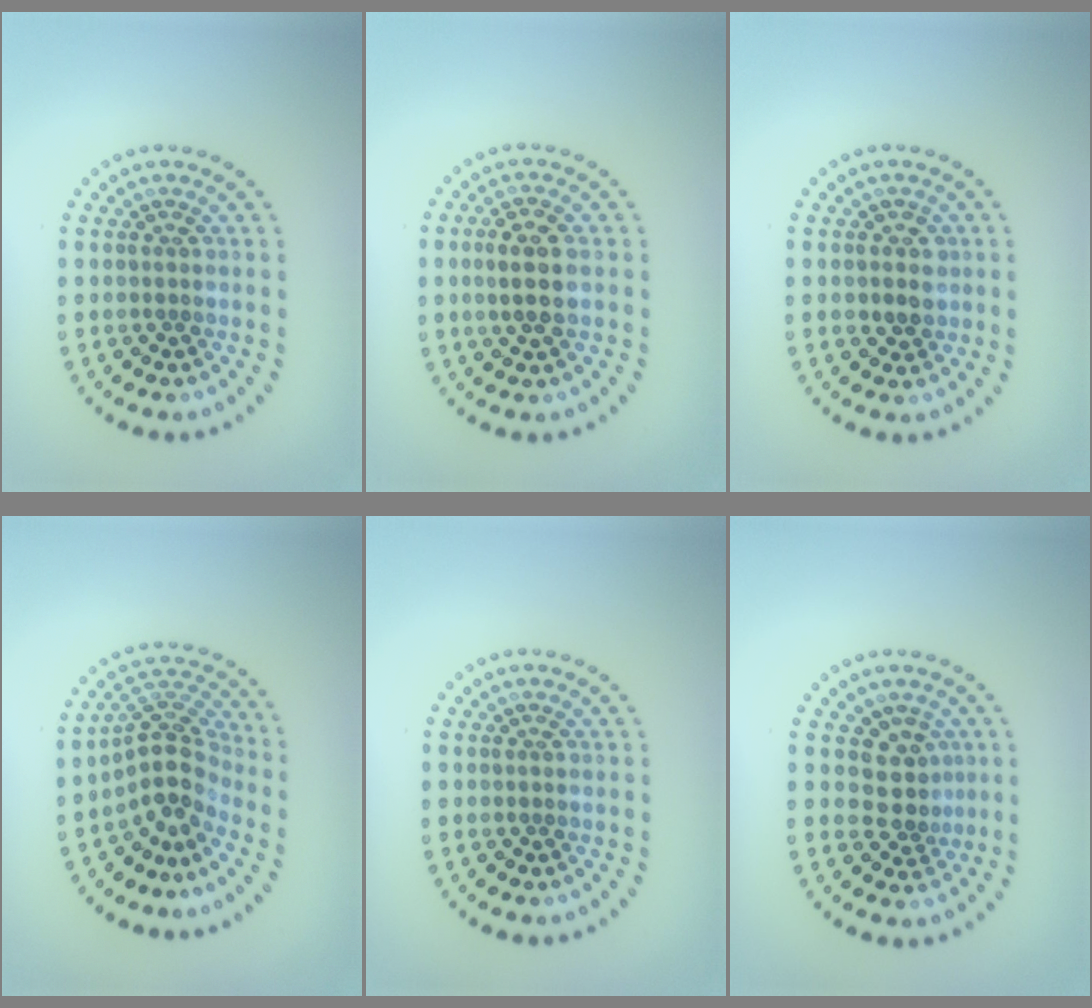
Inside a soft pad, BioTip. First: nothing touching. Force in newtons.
{"total": 3.0, "press": 2.9, "slide": 0.6}
{"total": 2.0, "press": 1.9, "slide": 0.6}
{"total": 3.9, "press": 2.8, "slide": 2.8}
{"total": 0.0}
{"total": 2.7, "press": 2.1, "slide": 1.8}